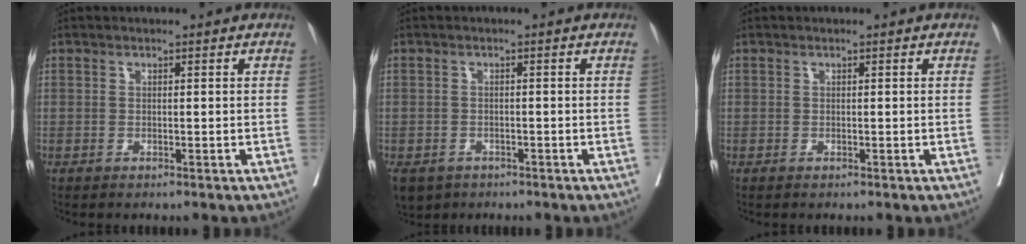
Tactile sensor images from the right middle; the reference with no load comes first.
{"total": 6.2, "force": [-3.9, 4.5, 1.8], "torque": [-0.039, -0.004, -0.060]}
{"total": 0.0}